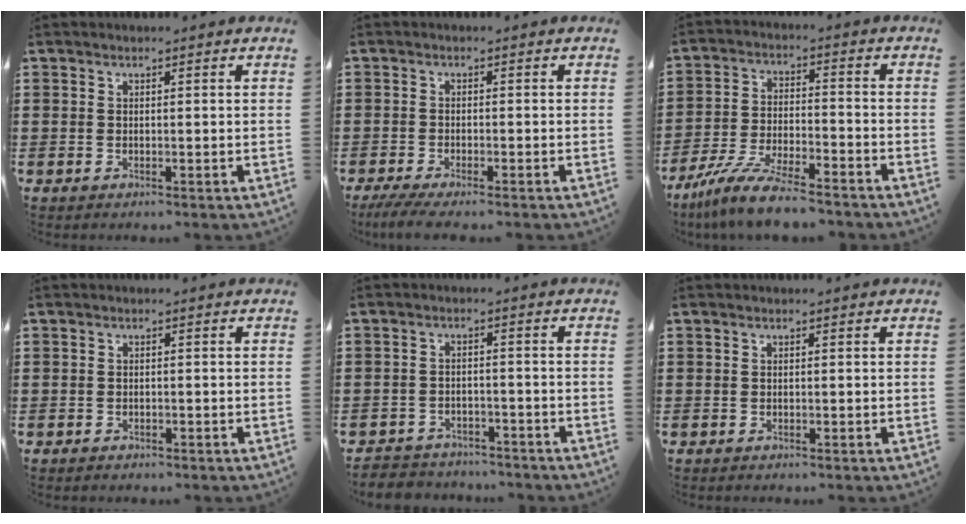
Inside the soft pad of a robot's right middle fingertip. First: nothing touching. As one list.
[{"total": 2.3, "force": [-1.9, 0.0, 1.2], "torque": [-0.027, -0.004, -0.038]}, {"total": 9.0, "force": [-8.1, 0.6, 4.0], "torque": [-0.084, 0.005, -0.157]}, {"total": 0.7, "force": [-0.6, 0.3, -0.1], "torque": [0.000, 0.002, -0.015]}, {"total": 3.0, "force": [-2.9, 0.6, -0.3], "torque": [-0.003, 0.000, -0.064]}, {"total": 0.0}]